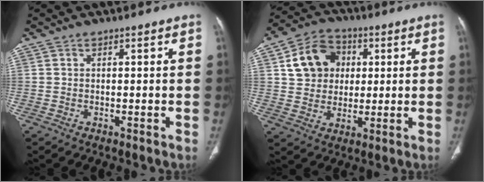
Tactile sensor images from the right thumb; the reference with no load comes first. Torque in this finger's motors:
{"motor_torque": [-0.04, 0.11, 0.10, -0.12, 0.19]}